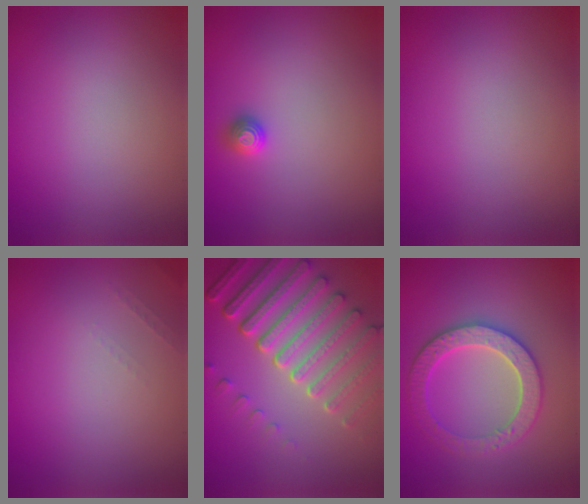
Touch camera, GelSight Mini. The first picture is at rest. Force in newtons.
{"total": 1.1, "press": 1.1, "slide": 0.2}
{"total": 0.0}
{"total": 0.6, "press": 0.6, "slide": 0.2}
{"total": 8.0, "press": 5.8, "slide": 5.5}
{"total": 4.1, "press": 4.0, "slide": 1.0}